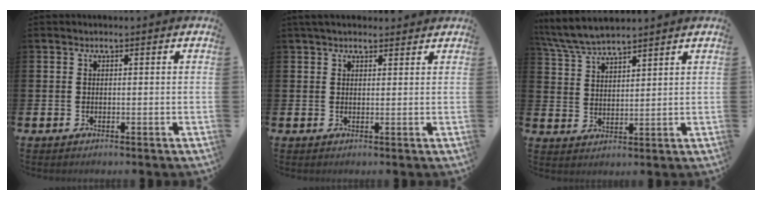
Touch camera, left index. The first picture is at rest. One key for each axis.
{"total": 2.2, "fx": 1.9, "fy": 0.9, "fz": 0.6, "tx": -0.004, "ty": -0.003, "tz": 0.033}
{"total": 5.6, "fx": 5.4, "fy": 0.6, "fz": 1.3, "tx": -0.047, "ty": -0.022, "tz": 0.098}